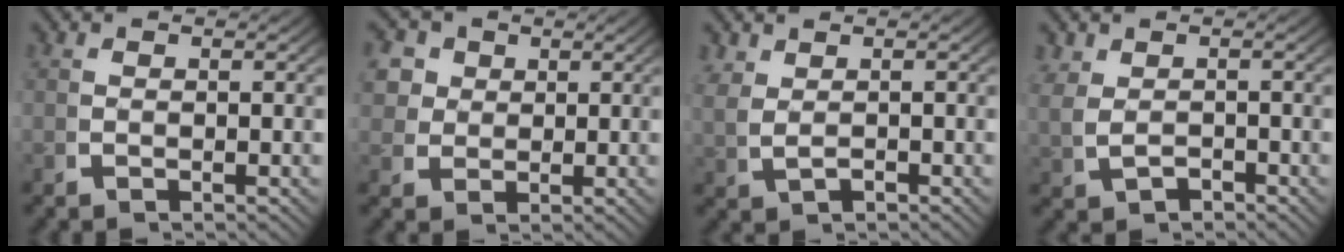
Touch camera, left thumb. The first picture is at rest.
{"total": 5.4, "force": [2.2, 4.4, 2.2], "torque": [-0.055, -0.006, 0.042]}
{"total": 1.8, "force": [0.9, 1.0, 1.2], "torque": [-0.030, -0.003, 0.027]}
{"total": 2.1, "force": [0.0, 1.7, 1.3], "torque": [-0.038, -0.013, 0.013]}